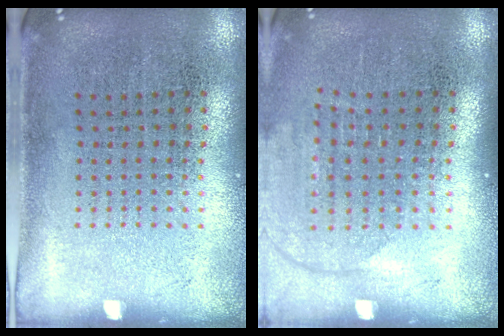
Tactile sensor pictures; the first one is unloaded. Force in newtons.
{"total": 1.3, "press": 1.1, "slide": 0.8}